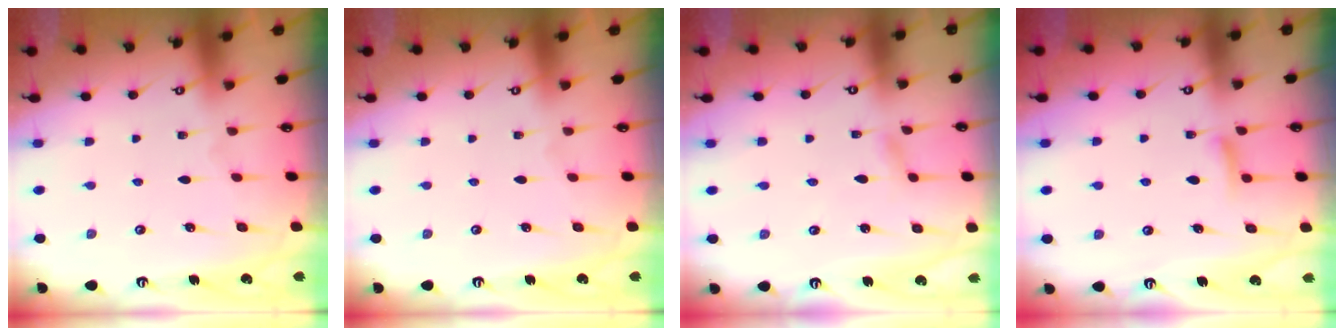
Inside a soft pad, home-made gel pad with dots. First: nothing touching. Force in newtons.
{"total": 0.0}
{"total": 1.6, "press": 1.6, "slide": 0.2}
{"total": 5.5, "press": 5.4, "slide": 0.8}